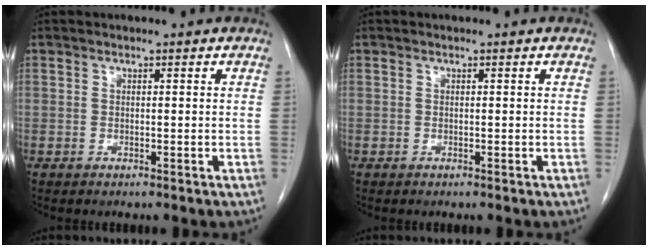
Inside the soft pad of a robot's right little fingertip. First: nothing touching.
{"total": 0.0}